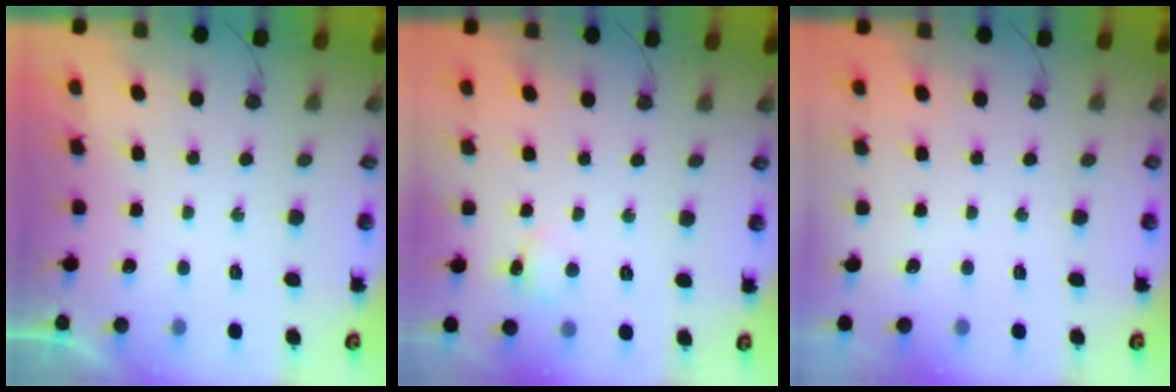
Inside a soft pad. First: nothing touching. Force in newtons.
{"total": 2.7, "press": 2.6, "slide": 0.7}
{"total": 0.0}